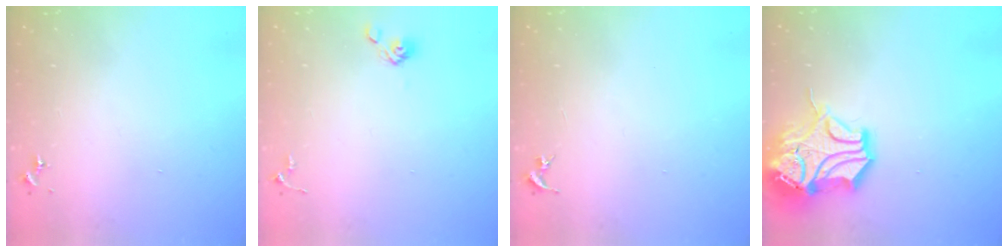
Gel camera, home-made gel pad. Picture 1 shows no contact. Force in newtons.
{"total": 3.9, "press": 3.6, "slide": 1.5}
{"total": 0.0}
{"total": 16.4, "press": 16.3, "slide": 2.2}